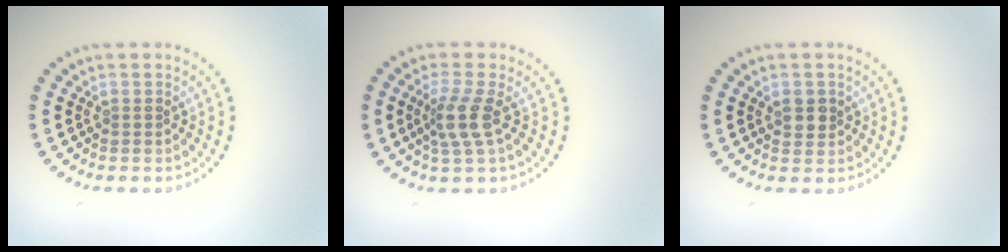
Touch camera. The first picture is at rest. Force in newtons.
{"total": 2.7, "press": 2.1, "slide": 1.7}
{"total": 1.6, "press": 1.6, "slide": 0.4}